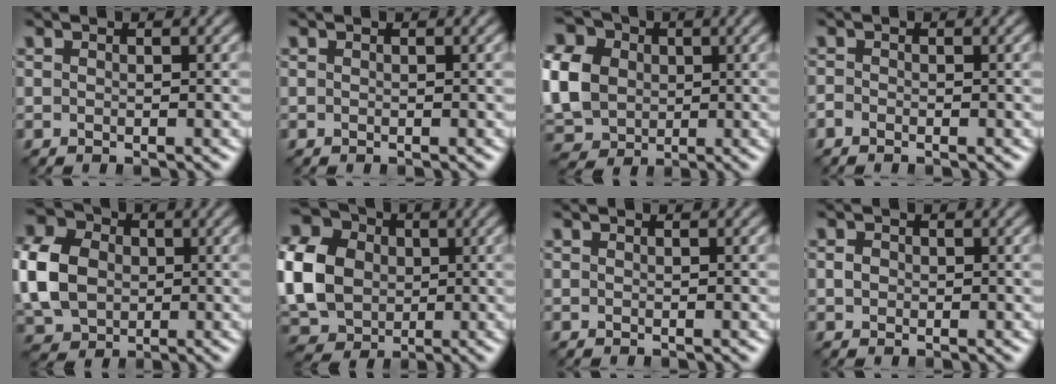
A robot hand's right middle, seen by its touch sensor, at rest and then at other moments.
{"total": 0.0}
{"total": 10.9, "force": [0.6, 8.9, 6.1], "torque": [-0.155, 0.012, -0.010]}
{"total": 0.6, "force": [-0.5, 0.2, 0.2], "torque": [-0.003, 0.002, -0.014]}
{"total": 8.7, "force": [0.2, 6.8, 5.3], "torque": [-0.142, 0.015, -0.006]}
{"total": 11.1, "force": [0.2, 9.1, 6.3], "torque": [-0.166, 0.009, -0.008]}
{"total": 0.0}
{"total": 1.0, "force": [0.1, 0.9, 0.5], "torque": [-0.009, 0.003, -0.004]}